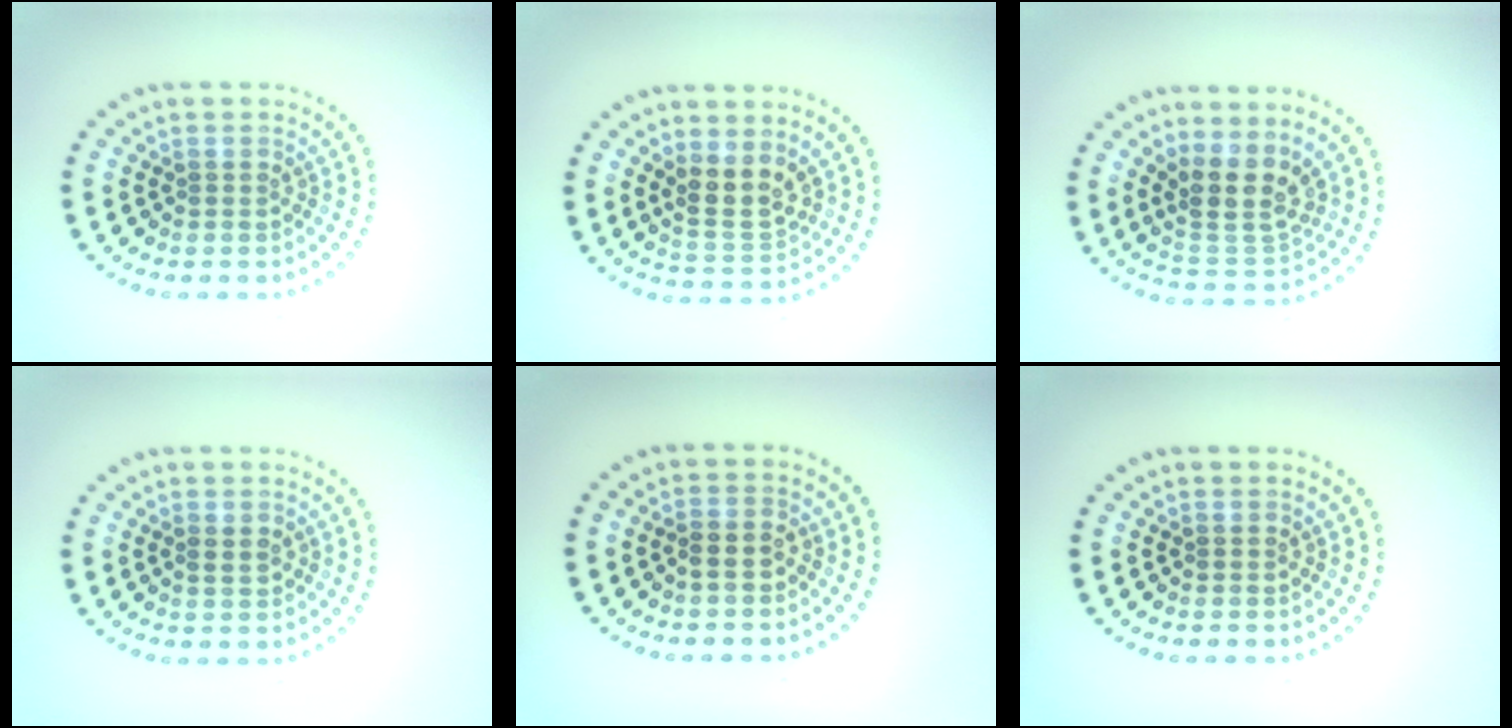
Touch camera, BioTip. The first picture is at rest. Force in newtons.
{"total": 3.0, "press": 2.7, "slide": 1.2}
{"total": 4.1, "press": 3.4, "slide": 2.3}
{"total": 0.7, "press": 0.7, "slide": 0.3}
{"total": 1.3, "press": 1.2, "slide": 0.6}
{"total": 0.0}